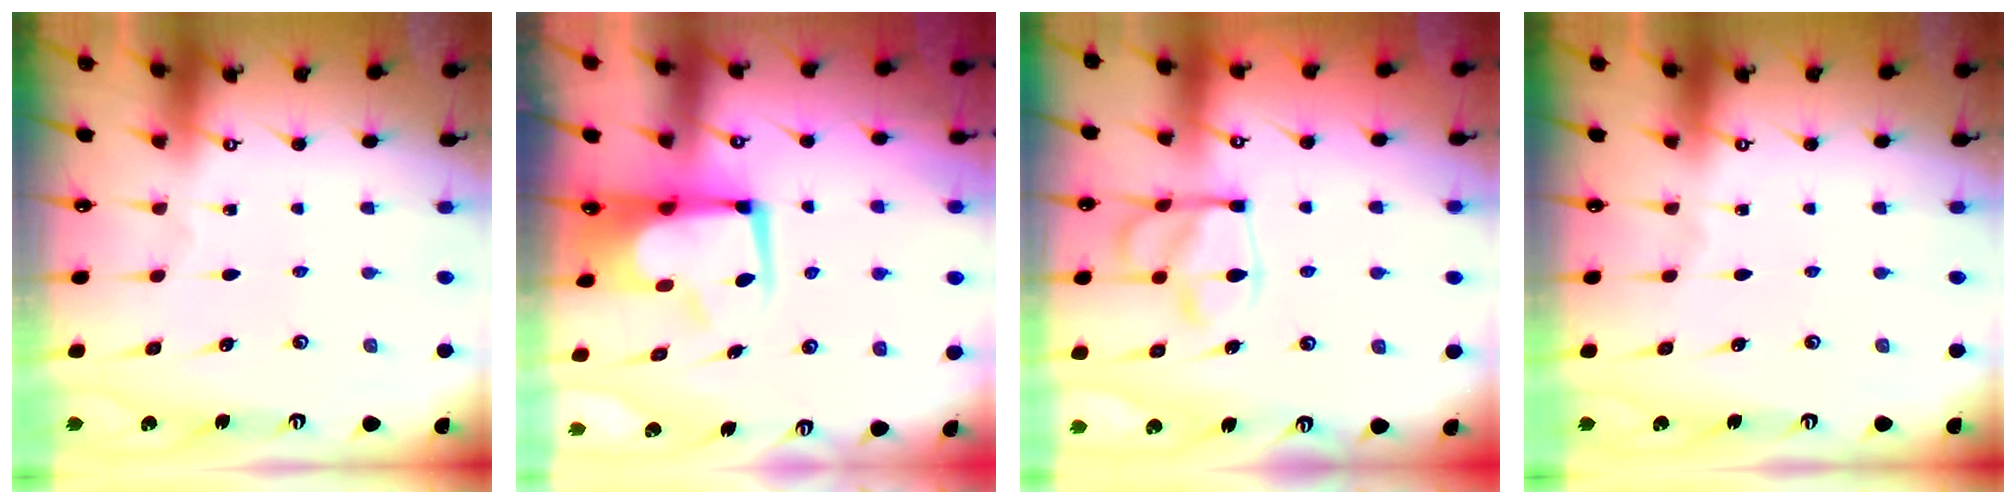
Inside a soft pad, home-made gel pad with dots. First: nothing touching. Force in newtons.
{"total": 3.4, "press": 3.2, "slide": 1.2}
{"total": 13.0, "press": 12.9, "slide": 1.3}
{"total": 0.0}